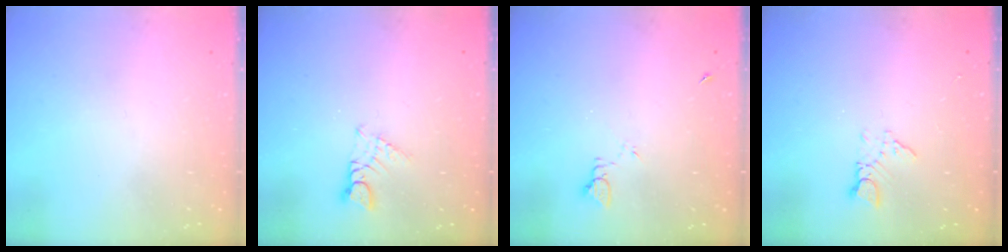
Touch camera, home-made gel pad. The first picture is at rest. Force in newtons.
{"total": 1.1, "press": 1.1, "slide": 0.1}
{"total": 3.0, "press": 3.0, "slide": 0.4}
{"total": 5.2, "press": 5.2, "slide": 0.6}